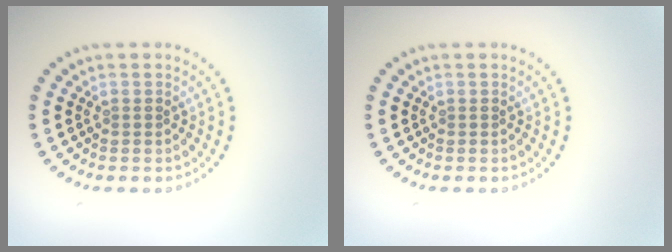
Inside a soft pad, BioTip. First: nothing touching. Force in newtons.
{"total": 0.0}